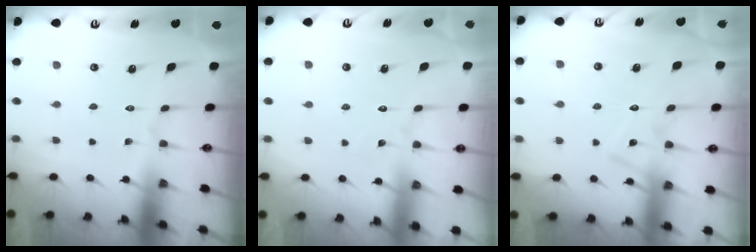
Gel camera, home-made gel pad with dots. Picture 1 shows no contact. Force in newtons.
{"total": 3.0, "press": 3.0, "slide": 0.3}
{"total": 13.4, "press": 13.4, "slide": 0.8}